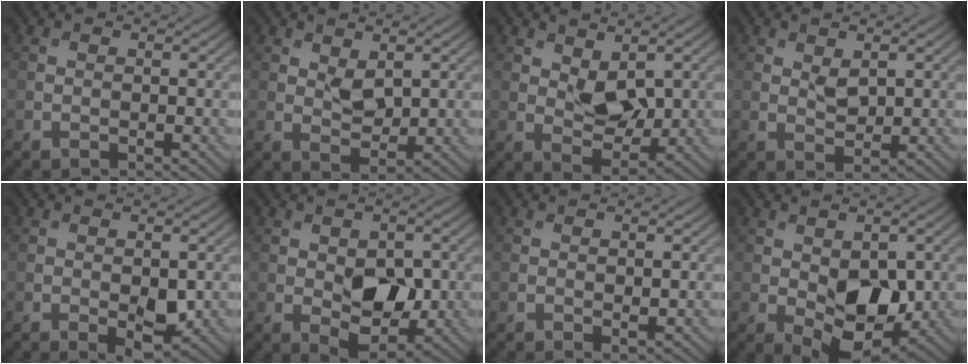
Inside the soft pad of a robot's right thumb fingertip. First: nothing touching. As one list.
[{"total": 3.2, "force": [1.3, 1.8, 2.3], "torque": [-0.045, -0.006, 0.027]}, {"total": 4.7, "force": [1.7, 2.8, 3.4], "torque": [-0.065, -0.010, 0.031]}, {"total": 2.2, "force": [0.9, 1.2, 1.6], "torque": [-0.031, -0.006, 0.020]}, {"total": 3.3, "force": [-0.6, 1.5, 2.9], "torque": [-0.042, -0.010, -0.004]}, {"total": 6.6, "force": [-0.3, 4.2, 5.1], "torque": [-0.086, -0.011, 0.000]}, {"total": 0.6, "force": [0.1, 0.3, 0.6], "torque": [-0.006, -0.003, 0.000]}, {"total": 8.7, "force": [-0.9, 5.2, 6.9], "torque": [-0.112, -0.018, -0.005]}]